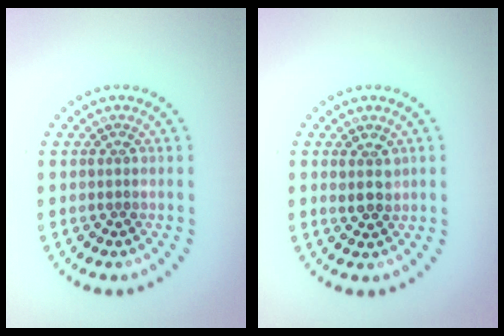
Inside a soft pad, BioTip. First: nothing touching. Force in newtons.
{"total": 1.8, "press": 1.6, "slide": 0.7}